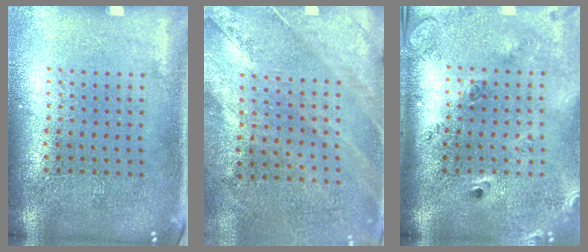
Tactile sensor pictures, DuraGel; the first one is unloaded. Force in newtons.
{"total": 2.5, "press": 2.0, "slide": 1.5}
{"total": 2.8, "press": 1.9, "slide": 2.0}